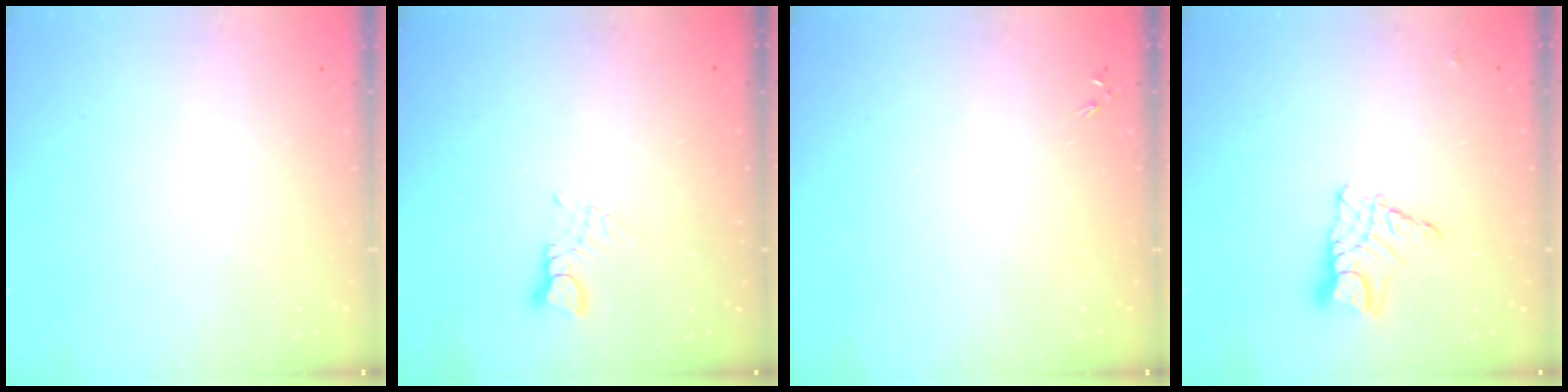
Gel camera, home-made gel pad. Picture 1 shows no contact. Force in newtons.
{"total": 1.6, "press": 1.6, "slide": 0.2}
{"total": 0.0}
{"total": 9.2, "press": 9.2, "slide": 0.6}